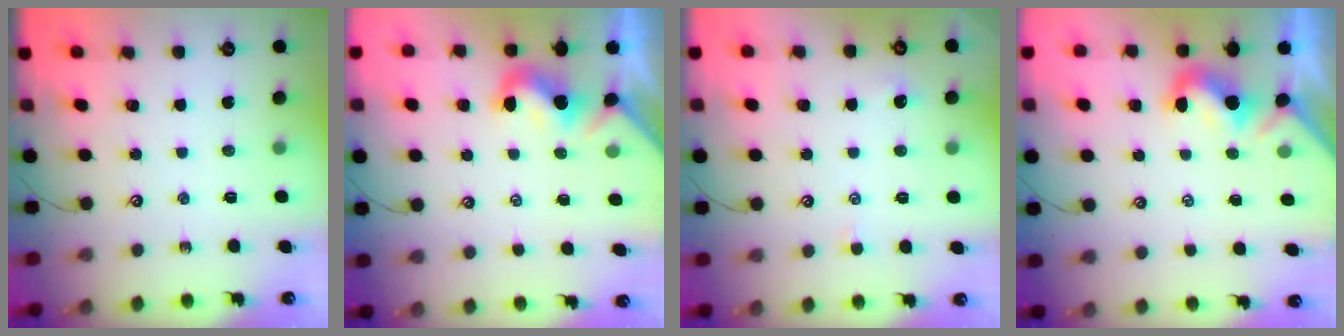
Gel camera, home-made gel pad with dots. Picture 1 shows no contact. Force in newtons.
{"total": 0.0}
{"total": 2.2, "press": 2.1, "slide": 0.3}
{"total": 0.5, "press": 0.4, "slide": 0.4}